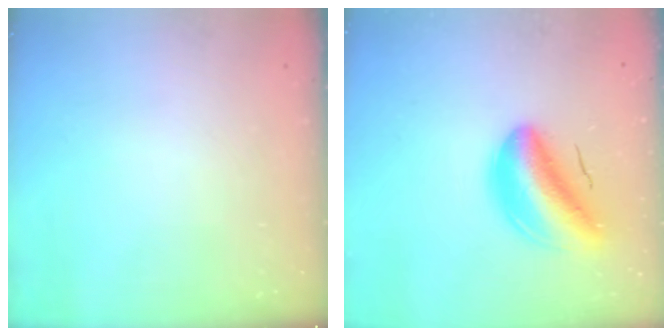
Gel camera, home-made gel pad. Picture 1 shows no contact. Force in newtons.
{"total": 9.8, "press": 9.2, "slide": 3.2}